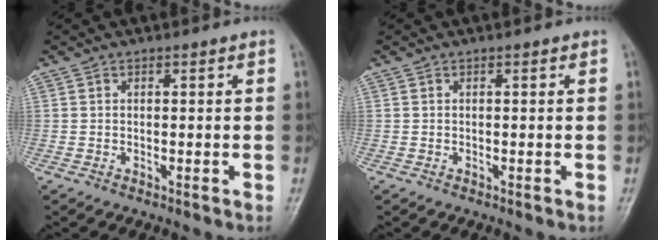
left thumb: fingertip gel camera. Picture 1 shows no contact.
{"total": 0.0}